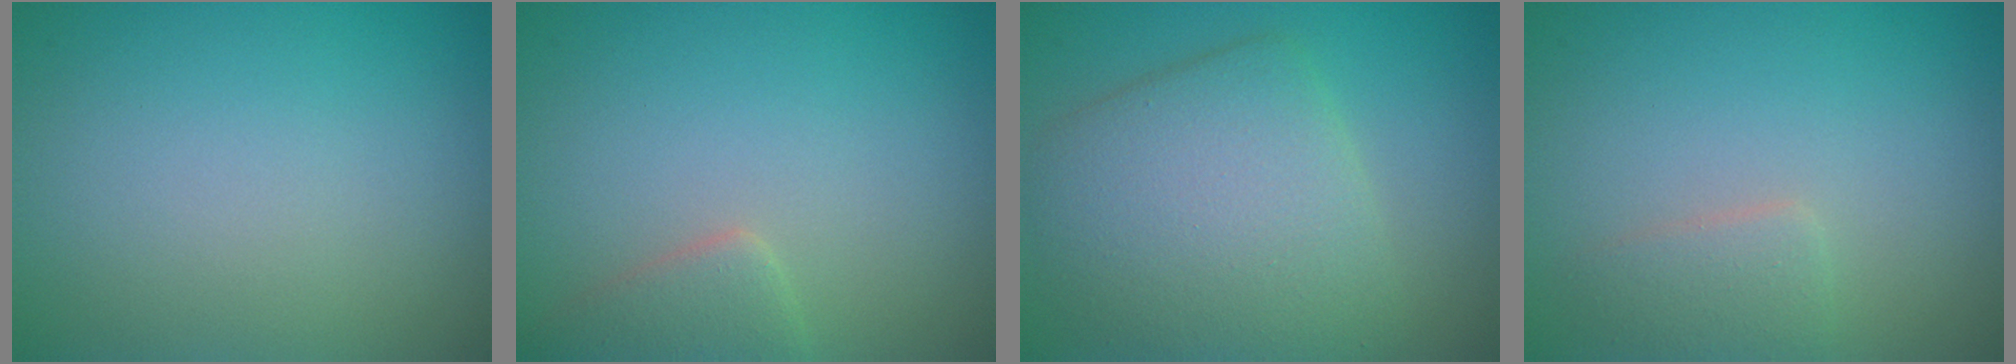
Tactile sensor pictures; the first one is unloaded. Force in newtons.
{"total": 2.3, "press": 2.3, "slide": 0.1}
{"total": 6.8, "press": 6.8, "slide": 0.3}
{"total": 1.7, "press": 1.7, "slide": 0.1}